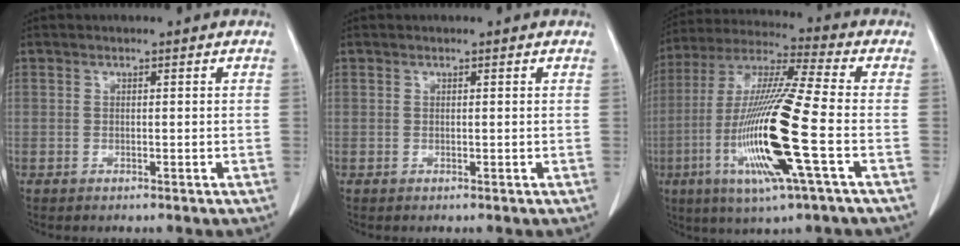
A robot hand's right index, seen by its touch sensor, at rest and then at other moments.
{"total": 0.0}
{"total": 18.8, "force": [-5.1, 0.2, 18.0], "torque": [-0.379, -0.021, -0.105]}